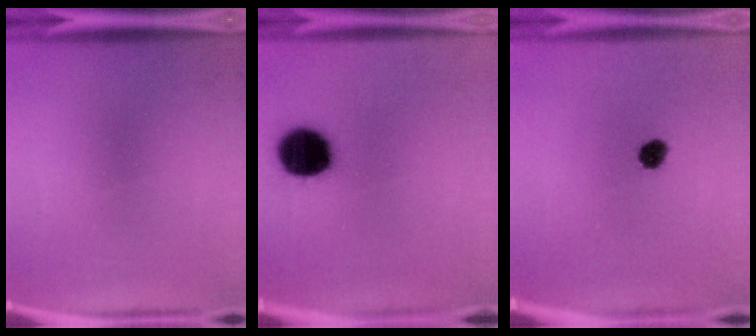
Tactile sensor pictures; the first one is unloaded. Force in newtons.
{"total": 15.1}
{"total": 2.8}